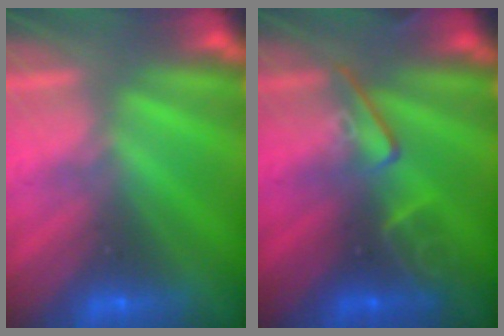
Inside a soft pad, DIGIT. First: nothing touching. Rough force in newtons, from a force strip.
{"total": 2.4}